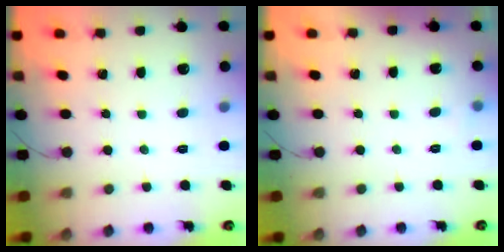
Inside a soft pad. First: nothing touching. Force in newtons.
{"total": 2.5, "press": 2.4, "slide": 1.0}